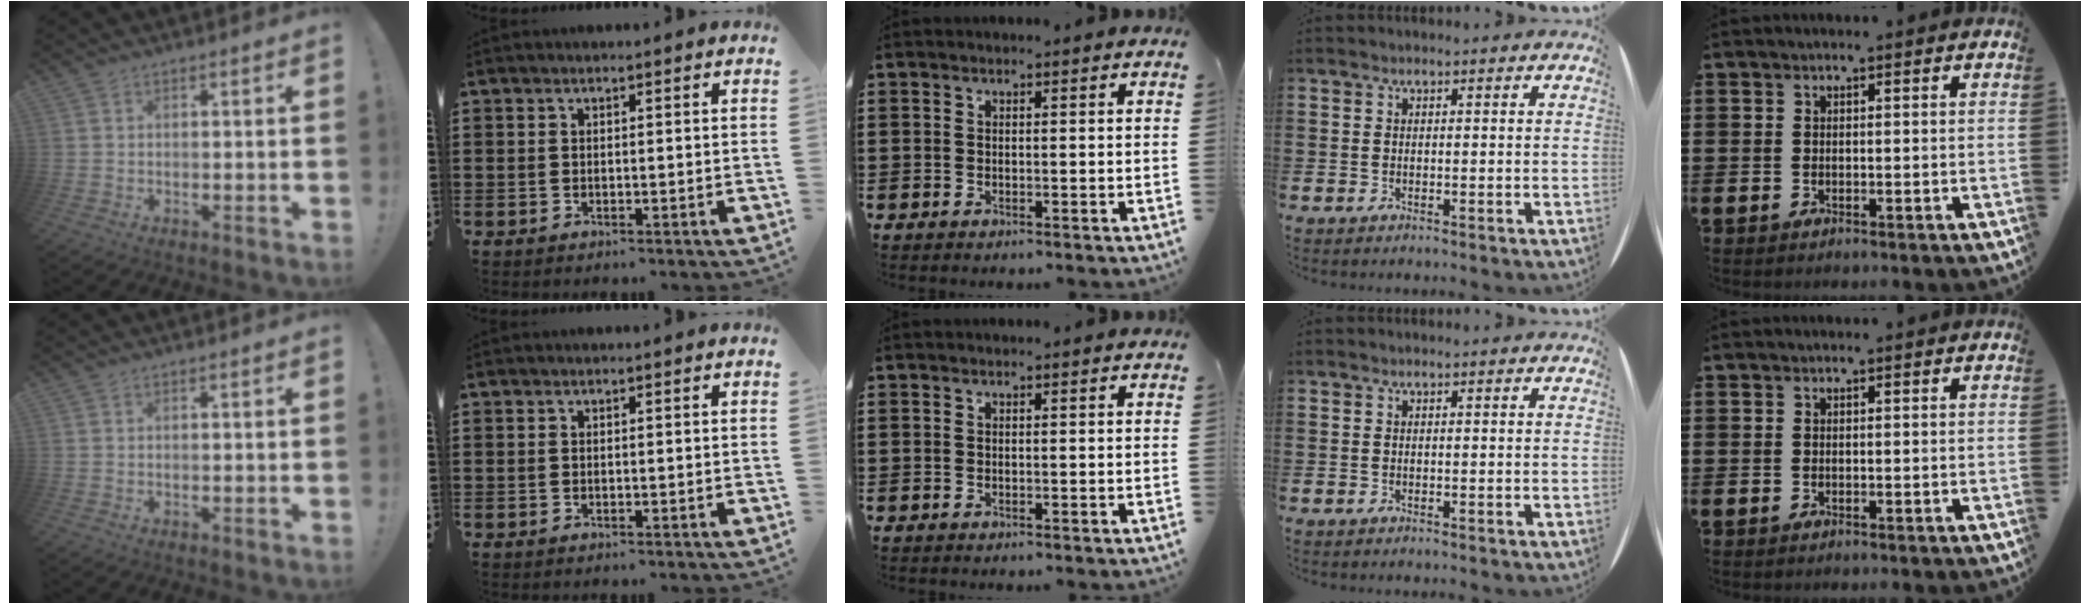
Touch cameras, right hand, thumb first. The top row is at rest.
{}